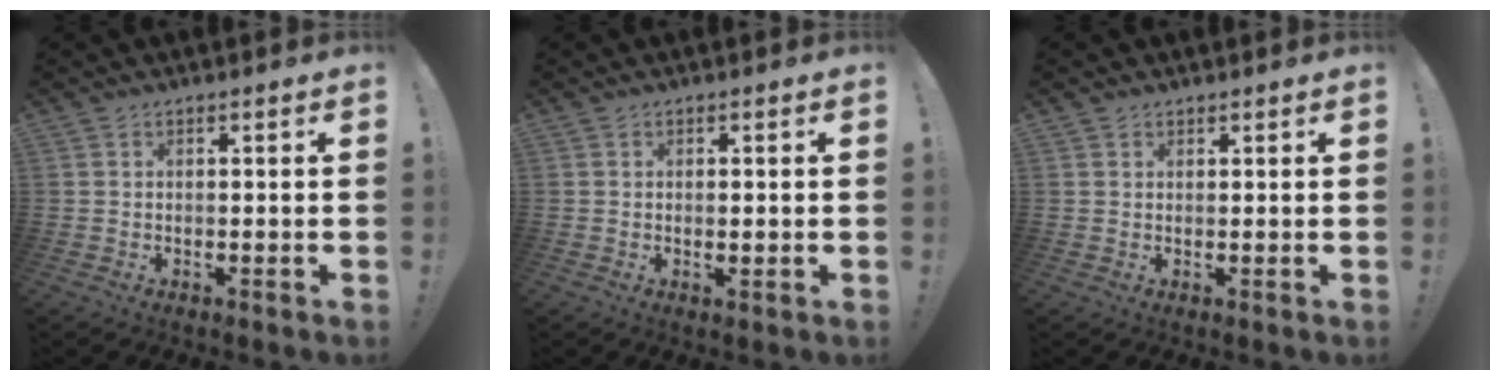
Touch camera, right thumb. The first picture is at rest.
{"total": 0.9, "force": [0.2, 0.4, 0.8], "torque": [-0.007, -0.002, 0.002]}
{"total": 1.0, "force": [0.8, 0.5, 0.1], "torque": [0.003, -0.004, 0.016]}